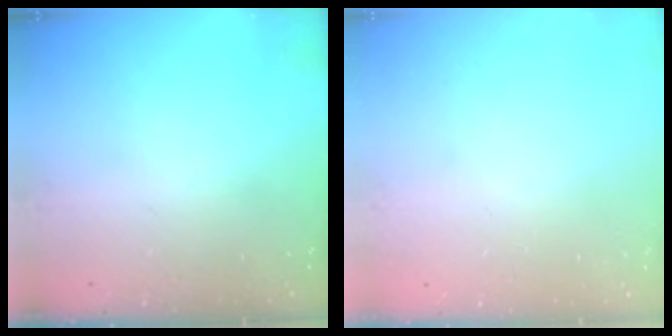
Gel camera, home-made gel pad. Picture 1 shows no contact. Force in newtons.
{"total": 0.0}